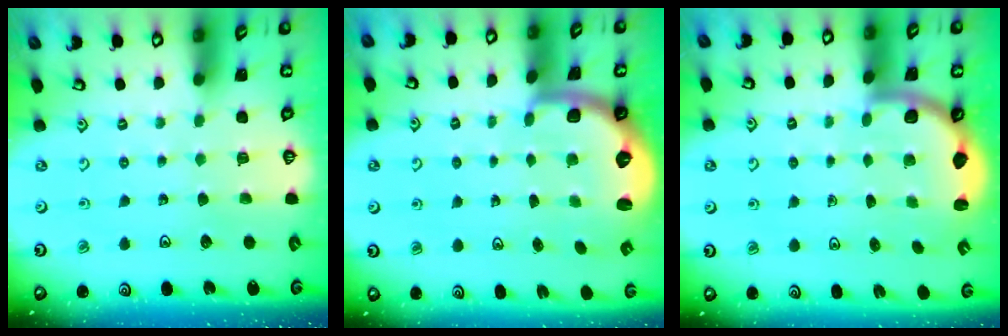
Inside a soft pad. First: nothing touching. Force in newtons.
{"total": 2.1, "press": 2.0, "slide": 0.8}
{"total": 2.6, "press": 2.5, "slide": 0.6}